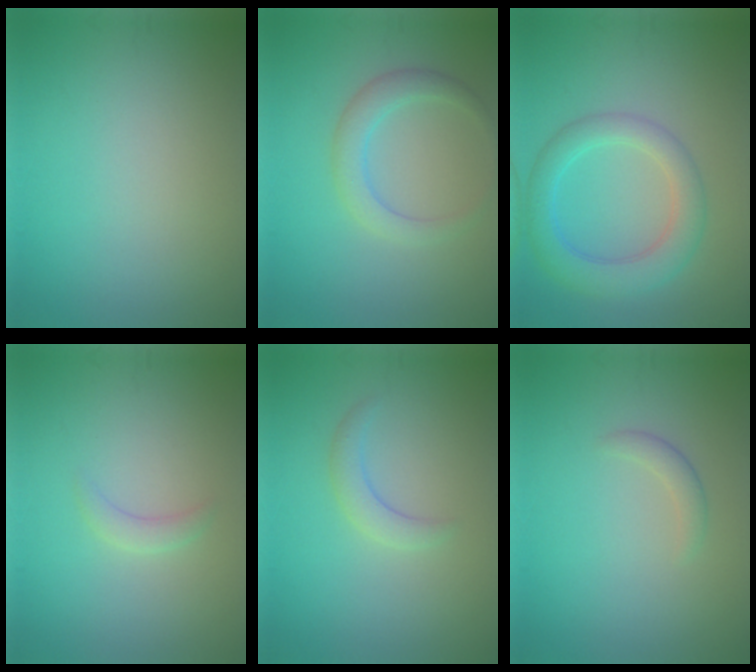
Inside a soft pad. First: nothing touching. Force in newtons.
{"total": 2.8, "press": 2.8, "slide": 0.0}
{"total": 4.7, "press": 4.7, "slide": 0.1}
{"total": 1.2, "press": 1.2, "slide": 0.0}
{"total": 1.9, "press": 1.9, "slide": 0.1}
{"total": 1.3, "press": 1.3, "slide": 0.0}